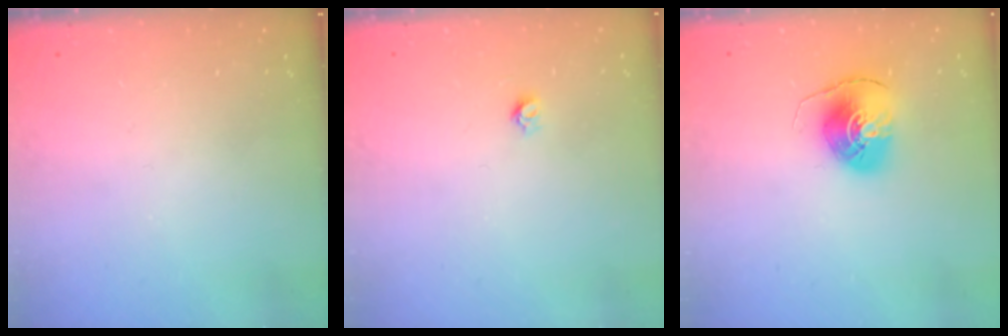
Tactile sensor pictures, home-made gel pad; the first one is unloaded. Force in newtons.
{"total": 3.6, "press": 3.6, "slide": 0.3}
{"total": 7.6, "press": 7.6, "slide": 0.3}